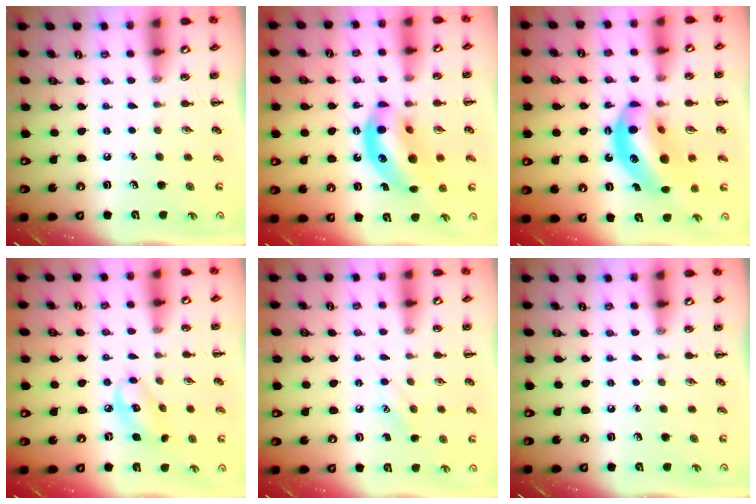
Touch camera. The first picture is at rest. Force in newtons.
{"total": 13.5, "press": 13.0, "slide": 3.5}
{"total": 15.4, "press": 14.9, "slide": 3.9}
{"total": 7.9, "press": 7.8, "slide": 1.2}
{"total": 6.3, "press": 6.1, "slide": 1.7}
{"total": 0.0}